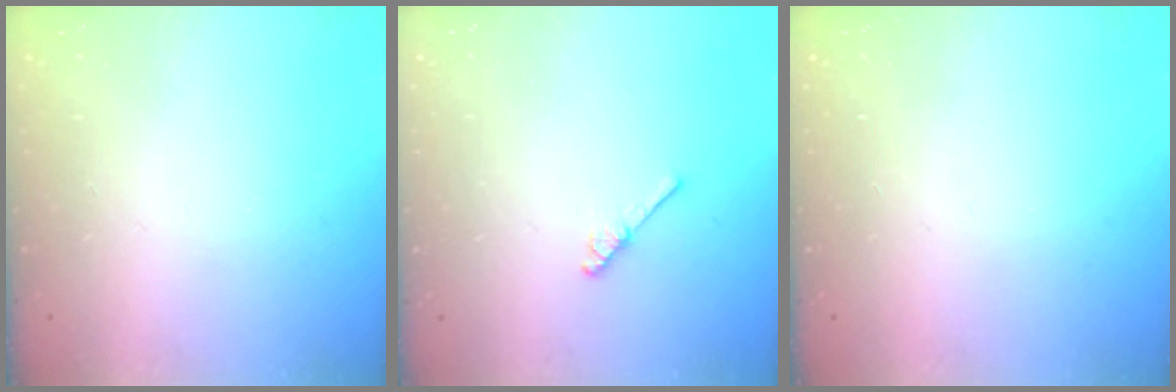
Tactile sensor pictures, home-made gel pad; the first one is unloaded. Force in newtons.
{"total": 3.0, "press": 2.9, "slide": 0.5}
{"total": 0.0}